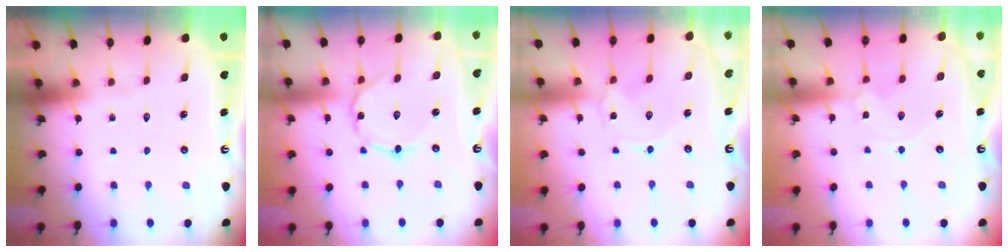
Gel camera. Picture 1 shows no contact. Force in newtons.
{"total": 1.0, "press": 0.9, "slide": 0.3}
{"total": 0.0}
{"total": 0.0}